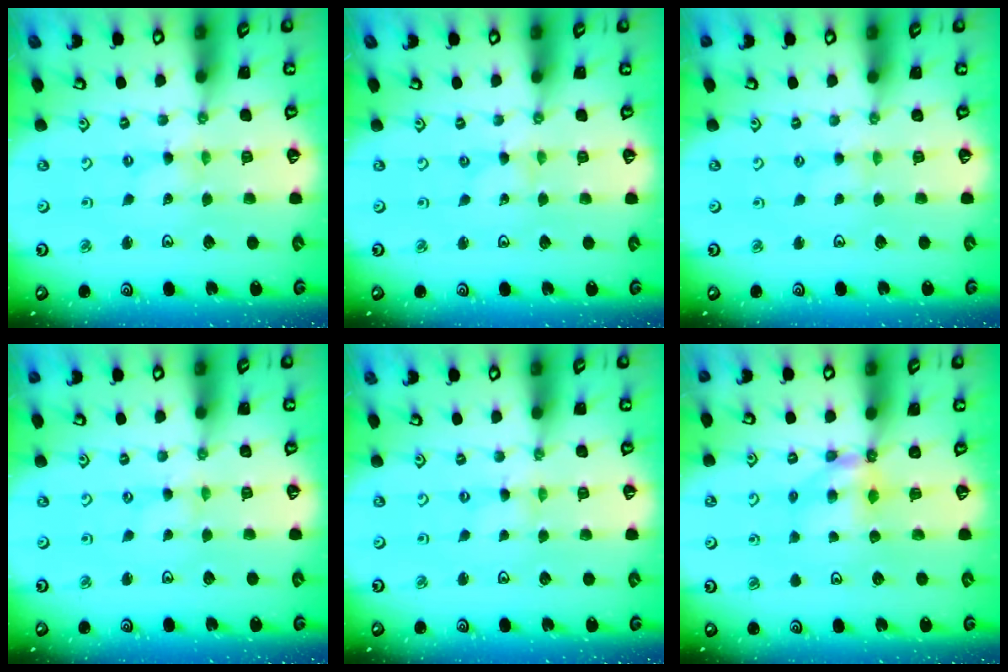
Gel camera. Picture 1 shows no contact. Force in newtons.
{"total": 0.0}
{"total": 1.4, "press": 1.3, "slide": 0.4}
{"total": 0.0}
{"total": 0.0}
{"total": 6.2, "press": 6.1, "slide": 0.7}